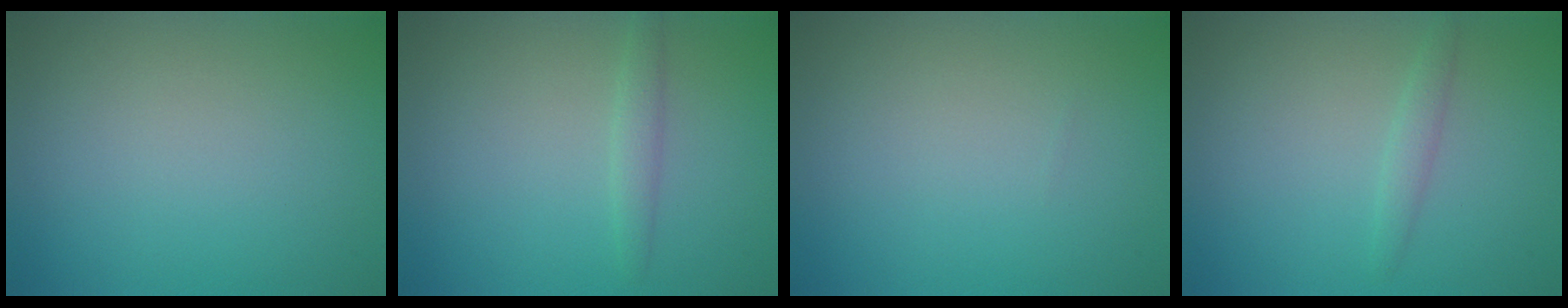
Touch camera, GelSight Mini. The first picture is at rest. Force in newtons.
{"total": 1.3, "press": 1.3, "slide": 0.1}
{"total": 0.0}
{"total": 1.2, "press": 1.2, "slide": 0.0}